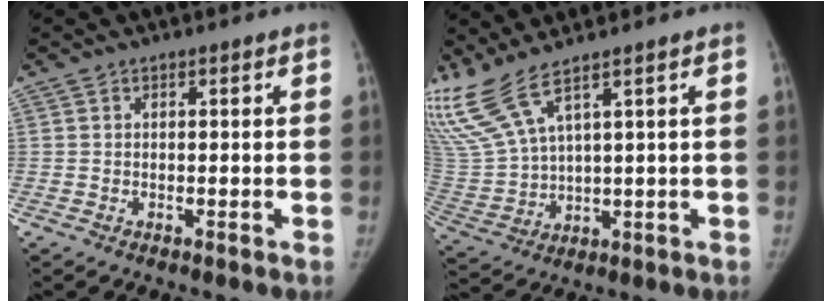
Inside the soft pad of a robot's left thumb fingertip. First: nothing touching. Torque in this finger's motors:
{"motor_torque": [2.76, 2.25, 1.29, -1.48, 0.88]}